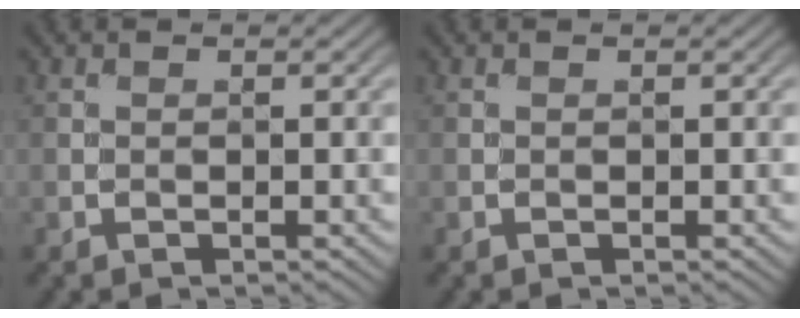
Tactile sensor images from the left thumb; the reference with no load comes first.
{"total": 0.0}